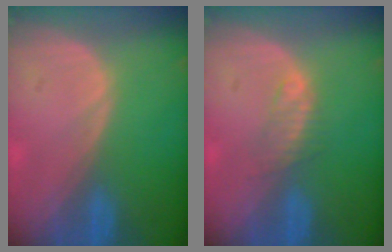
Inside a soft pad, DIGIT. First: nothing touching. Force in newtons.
{"total": 2.3, "press": 2.3, "slide": 0.2}